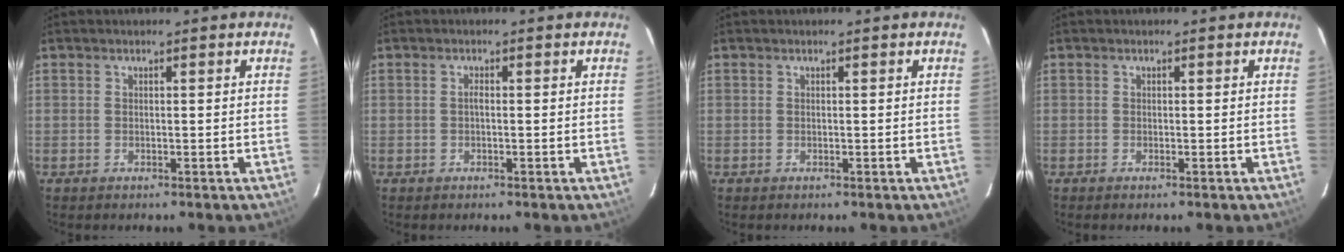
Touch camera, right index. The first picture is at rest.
{"total": 0.7, "force": [-0.2, 0.3, 0.6], "torque": [-0.012, 0.005, -0.004]}
{"total": 0.0}
{"total": 0.0}